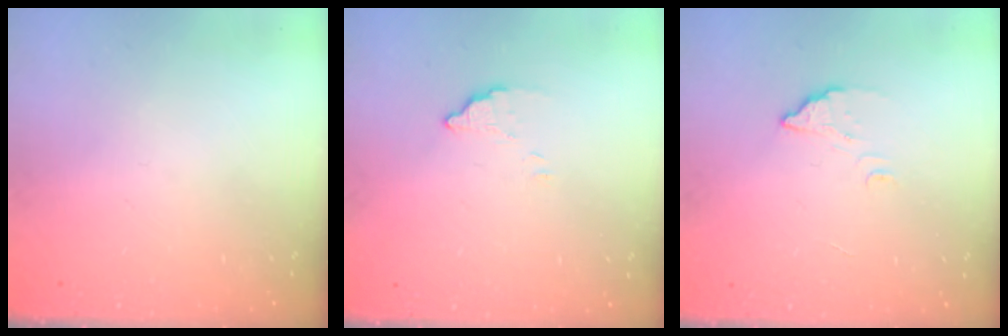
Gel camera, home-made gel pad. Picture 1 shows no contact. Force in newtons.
{"total": 2.9, "press": 2.9, "slide": 0.1}
{"total": 2.3, "press": 2.3, "slide": 0.1}